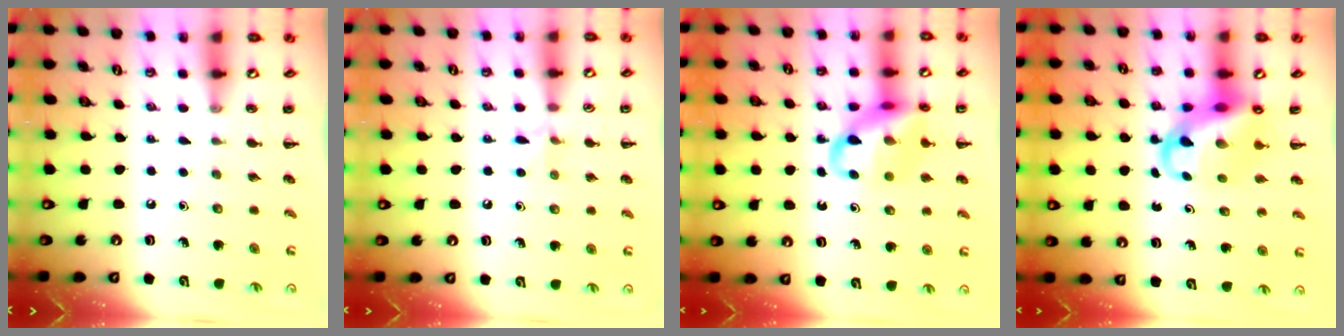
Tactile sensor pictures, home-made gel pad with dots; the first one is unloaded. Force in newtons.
{"total": 5.4, "press": 5.1, "slide": 2.0}
{"total": 15.0, "press": 14.7, "slide": 2.8}
{"total": 10.0, "press": 9.6, "slide": 2.7}